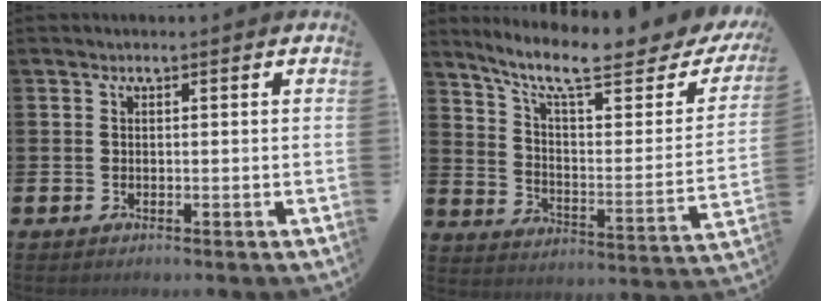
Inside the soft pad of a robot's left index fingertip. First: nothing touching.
{"total": 10.5, "force": [8.4, 2.4, 5.9], "torque": [-0.128, -0.061, 0.136]}